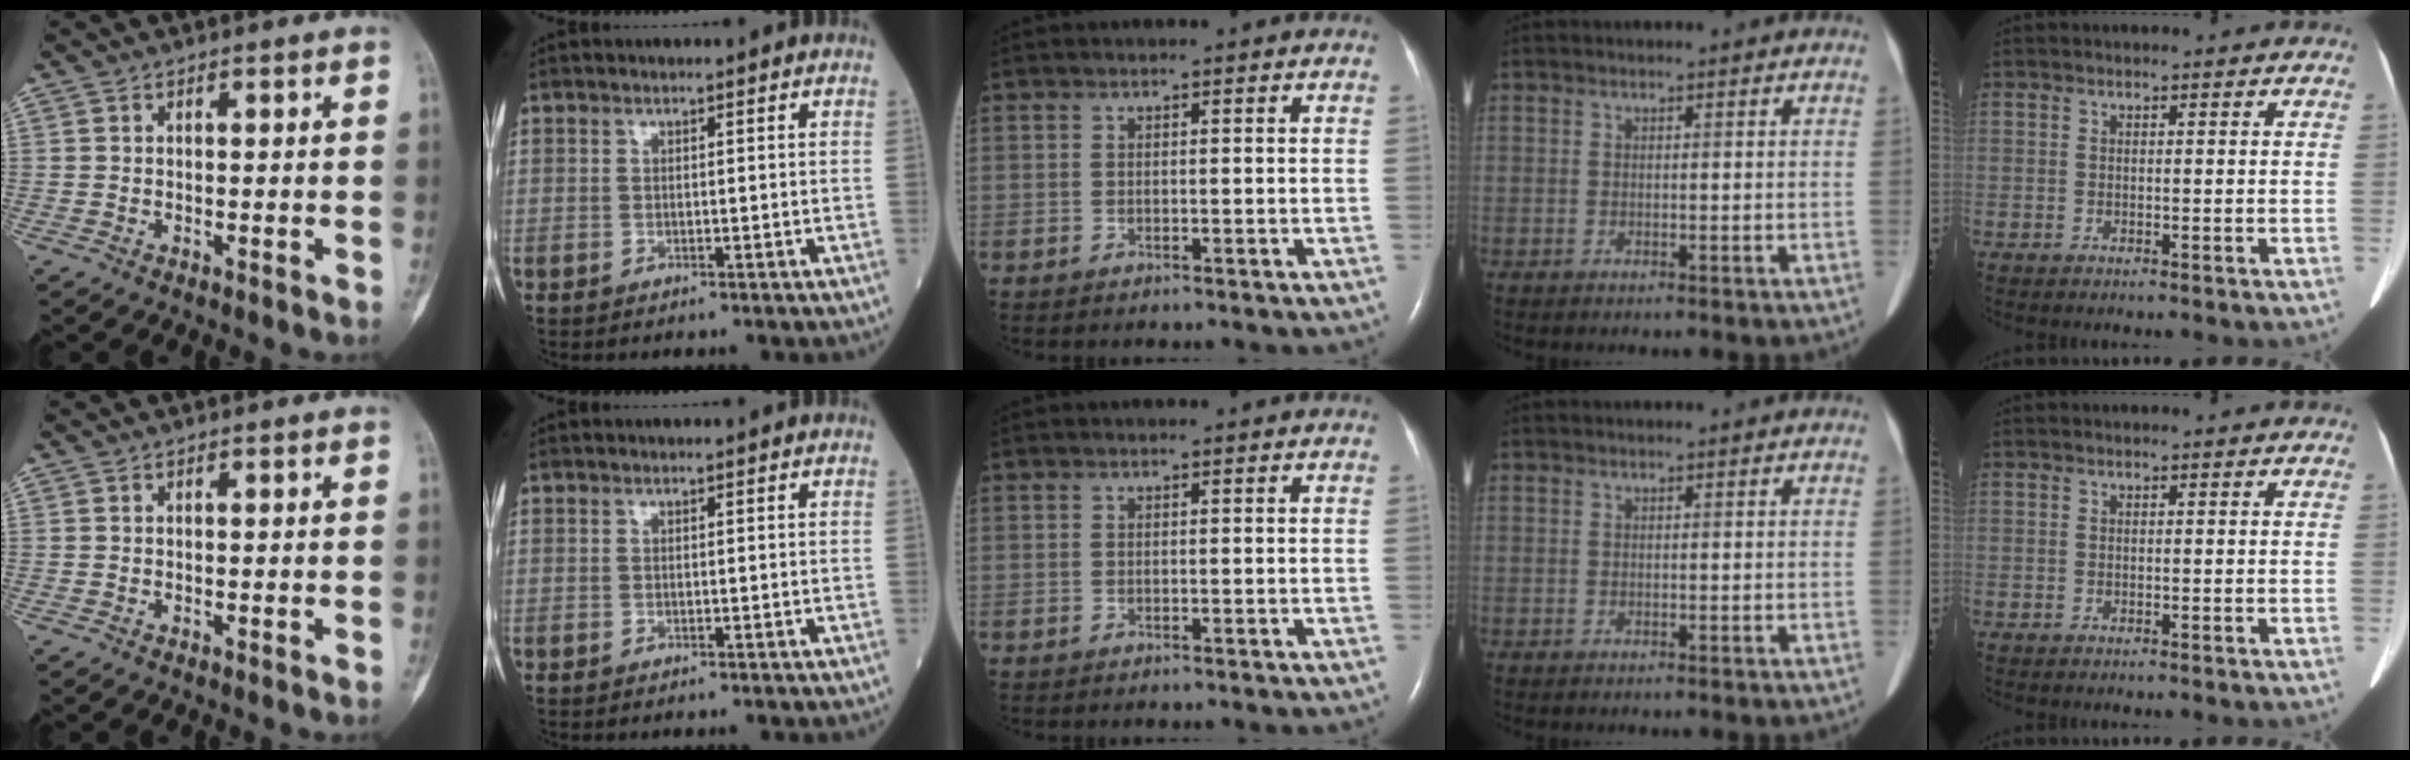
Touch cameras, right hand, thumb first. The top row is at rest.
{}